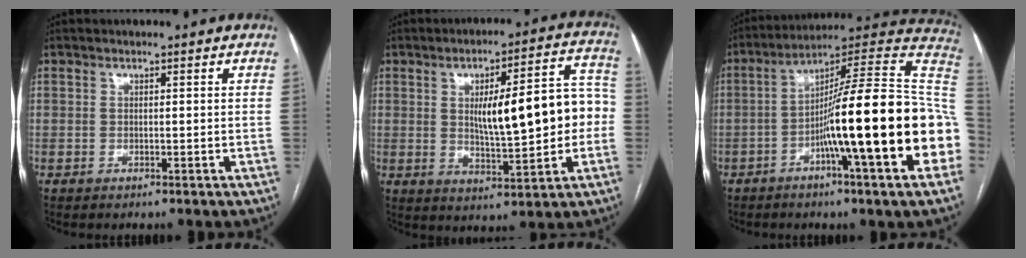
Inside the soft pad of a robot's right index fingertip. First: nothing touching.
{"total": 14.7, "force": [0.2, 3.7, 14.2], "torque": [-0.197, 0.031, 0.013]}
{"total": 25.8, "force": [-5.2, 0.4, 25.3], "torque": [-0.290, 0.013, -0.092]}